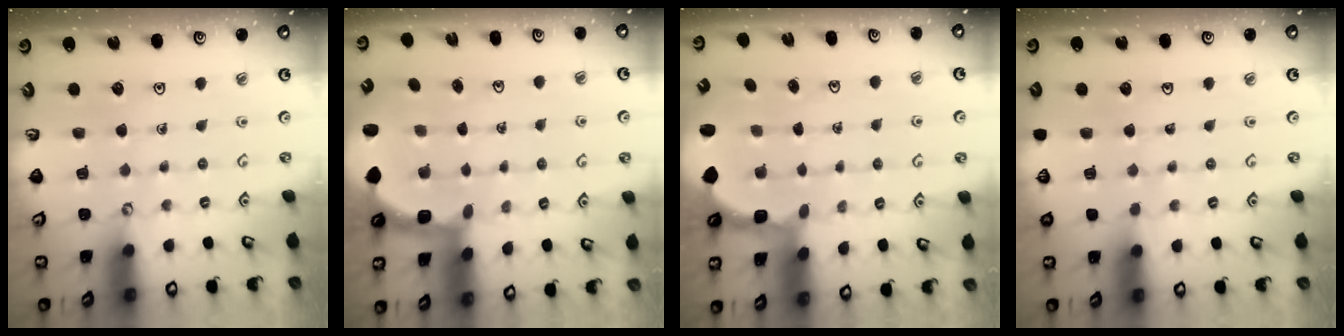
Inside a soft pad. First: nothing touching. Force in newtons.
{"total": 2.8, "press": 2.0, "slide": 2.0}
{"total": 2.9, "press": 1.8, "slide": 2.2}
{"total": 0.0}